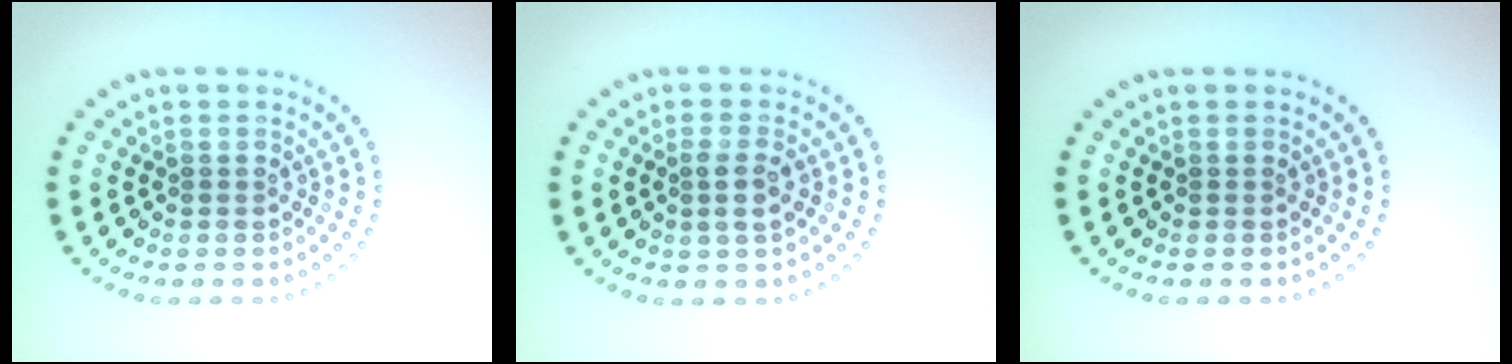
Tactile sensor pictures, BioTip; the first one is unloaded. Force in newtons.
{"total": 1.9, "press": 1.7, "slide": 0.7}
{"total": 0.0}